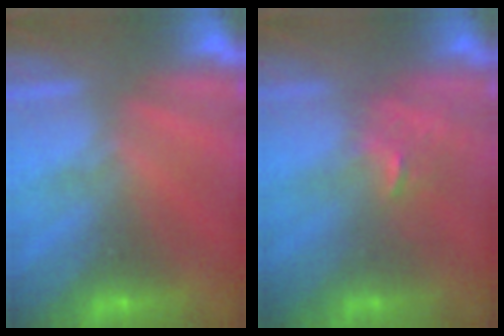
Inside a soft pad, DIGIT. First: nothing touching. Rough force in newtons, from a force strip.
{"total": 2.5}